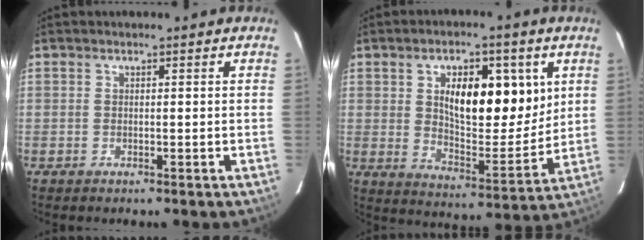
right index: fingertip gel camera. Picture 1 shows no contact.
{"total": 13.7, "force": [4.8, 5.9, 11.4], "torque": [-0.167, 0.000, 0.090]}